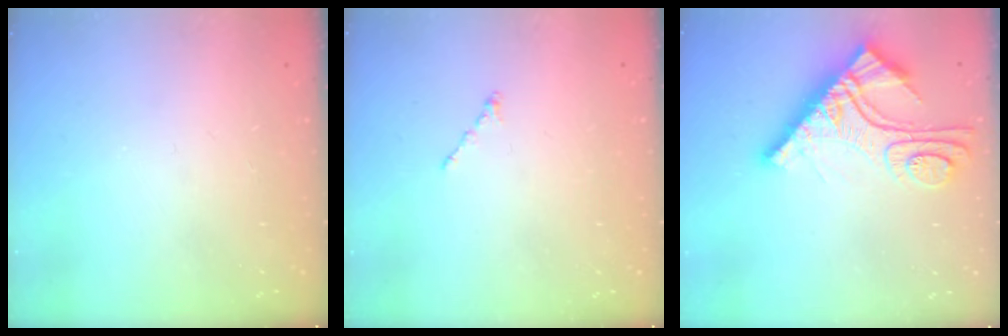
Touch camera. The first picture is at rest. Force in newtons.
{"total": 0.0}
{"total": 13.9, "press": 13.8, "slide": 1.4}